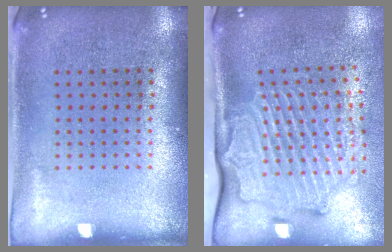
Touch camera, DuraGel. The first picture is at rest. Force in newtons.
{"total": 3.1, "press": 2.4, "slide": 1.9}